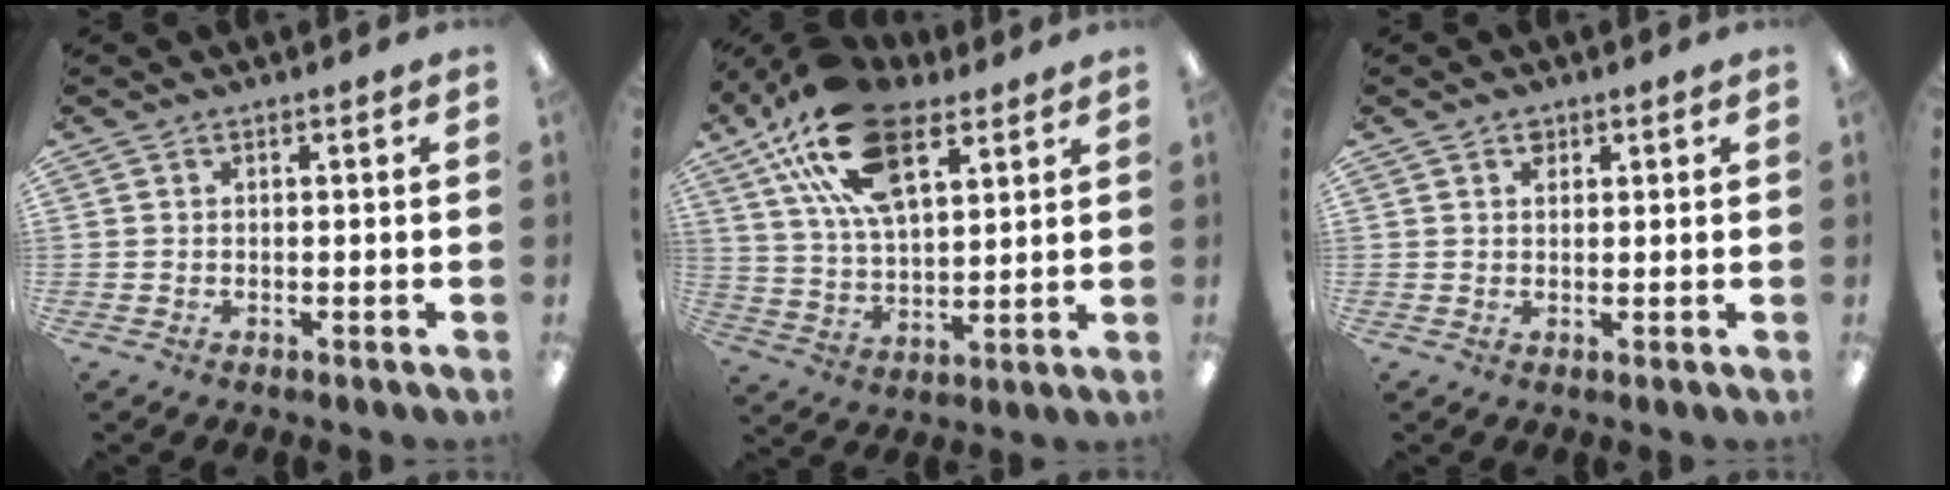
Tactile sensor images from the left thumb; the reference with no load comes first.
{"total": 20.9, "force": [11.6, 10.7, 13.7], "torque": [-0.251, -0.034, 0.204]}
{"total": 1.6, "force": [1.1, 1.1, 0.6], "torque": [-0.005, -0.002, 0.019]}